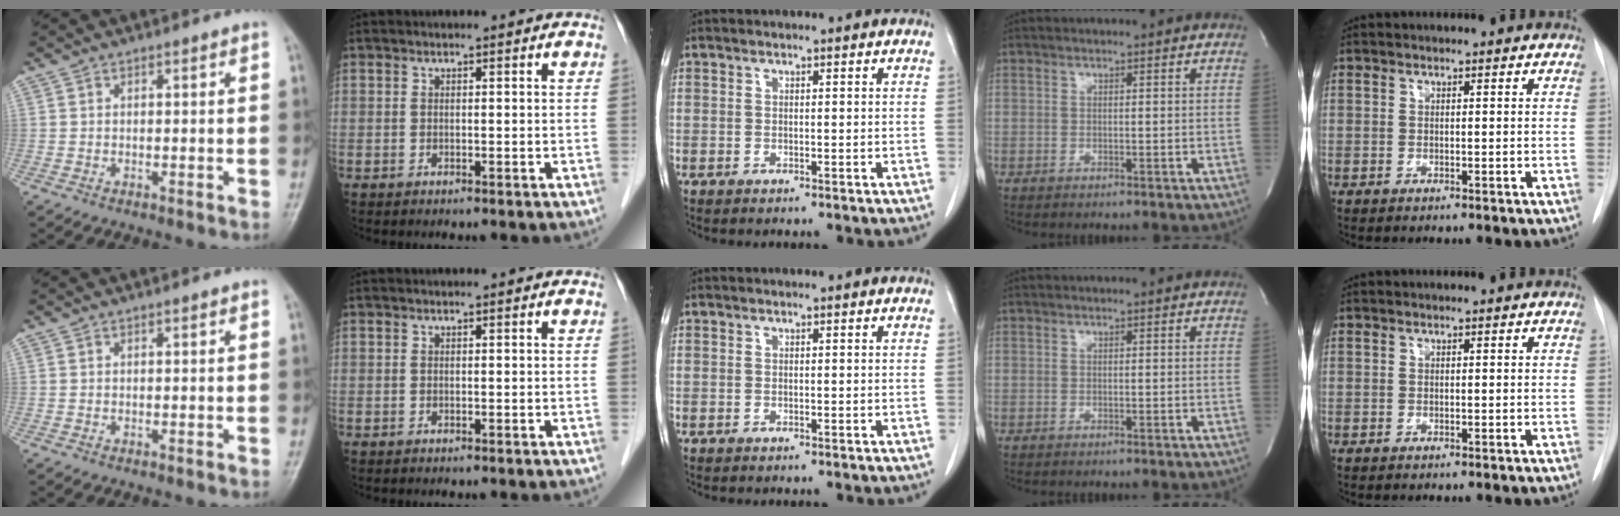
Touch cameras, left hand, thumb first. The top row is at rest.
{}